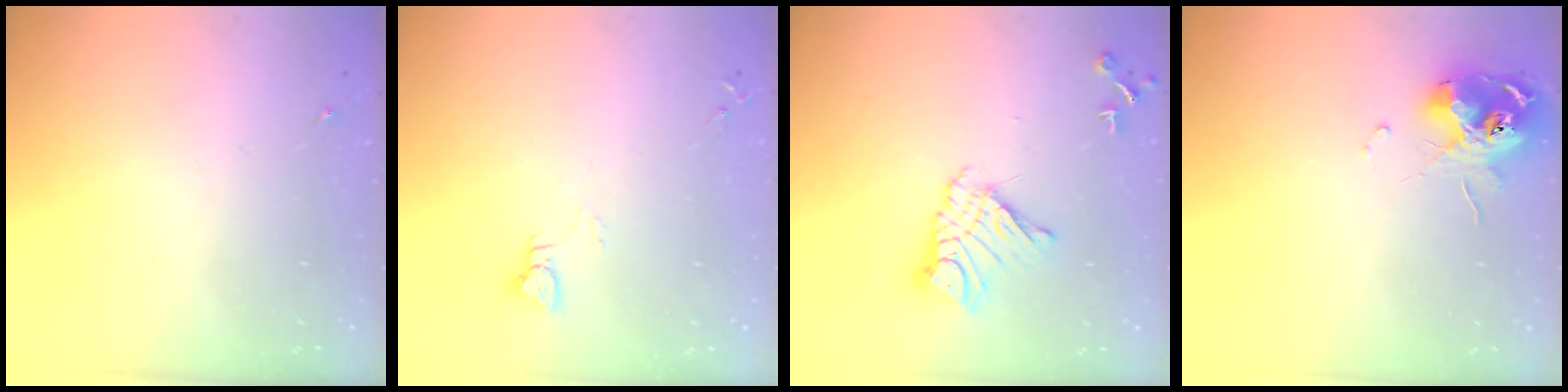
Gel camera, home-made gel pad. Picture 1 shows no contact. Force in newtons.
{"total": 3.0, "press": 3.0, "slide": 0.3}
{"total": 13.7, "press": 13.7, "slide": 1.3}
{"total": 12.0, "press": 11.9, "slide": 1.4}